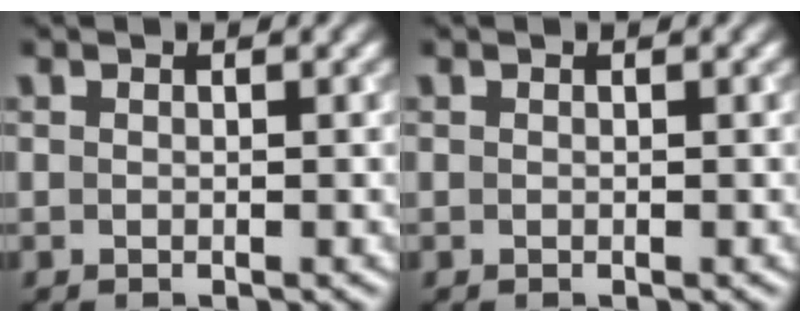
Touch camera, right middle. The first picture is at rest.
{"total": 0.0}